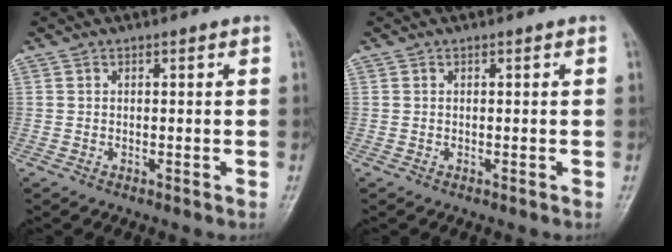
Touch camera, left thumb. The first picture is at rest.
{"total": 0.0}